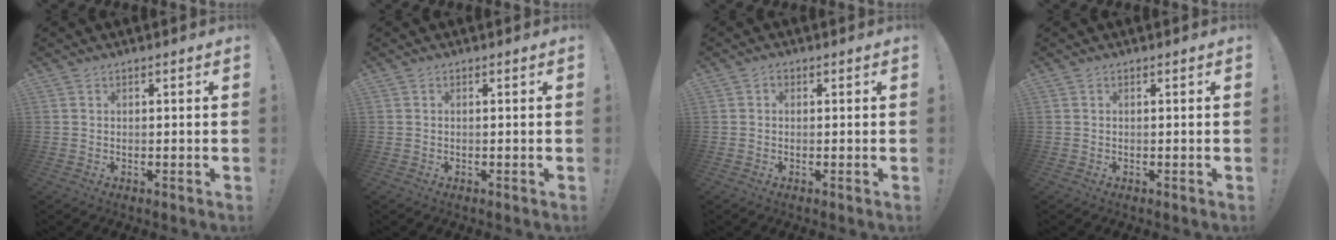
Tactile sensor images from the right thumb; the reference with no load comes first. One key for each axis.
{"total": 0.0}
{"total": 1.0, "fx": -0.1, "fy": 0.9, "fz": 0.5, "tx": -0.016, "ty": 0.008, "tz": -0.002}
{"total": 0.0}